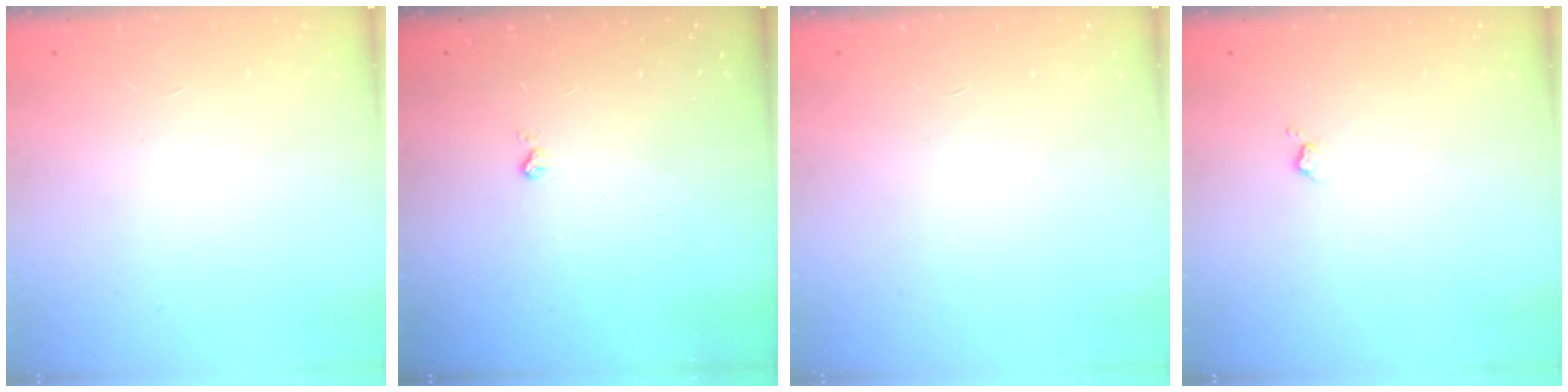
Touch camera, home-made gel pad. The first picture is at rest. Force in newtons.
{"total": 2.0, "press": 2.0, "slide": 0.4}
{"total": 0.0}
{"total": 2.7, "press": 2.6, "slide": 0.5}